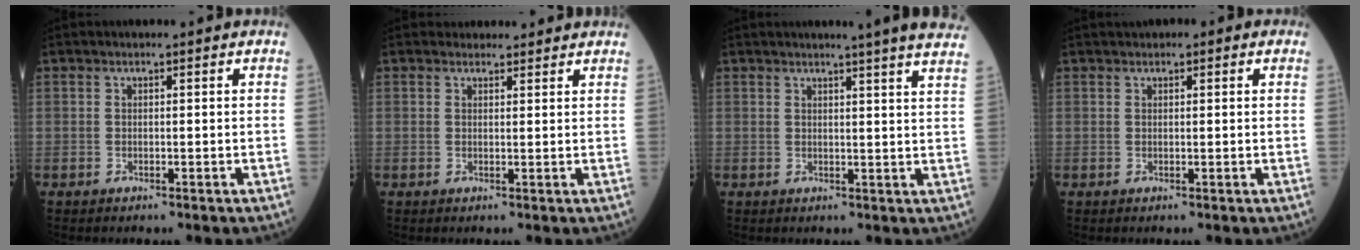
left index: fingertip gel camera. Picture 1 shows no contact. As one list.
[{"total": 3.5, "force": [3.3, 1.1, 0.3], "torque": [-0.004, 0.014, 0.038]}, {"total": 10.2, "force": [9.1, -1.2, 4.5], "torque": [-0.054, -0.030, 0.079]}, {"total": 1.7, "force": [1.0, 0.7, 1.1], "torque": [-0.019, 0.018, 0.013]}]